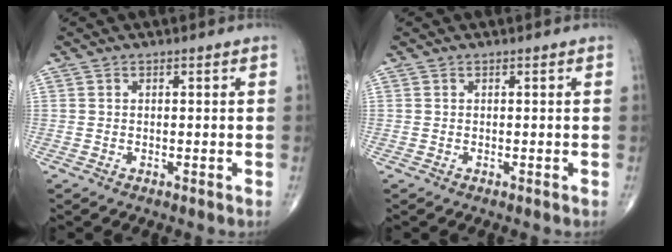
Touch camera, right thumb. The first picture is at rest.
{"total": 0.0}